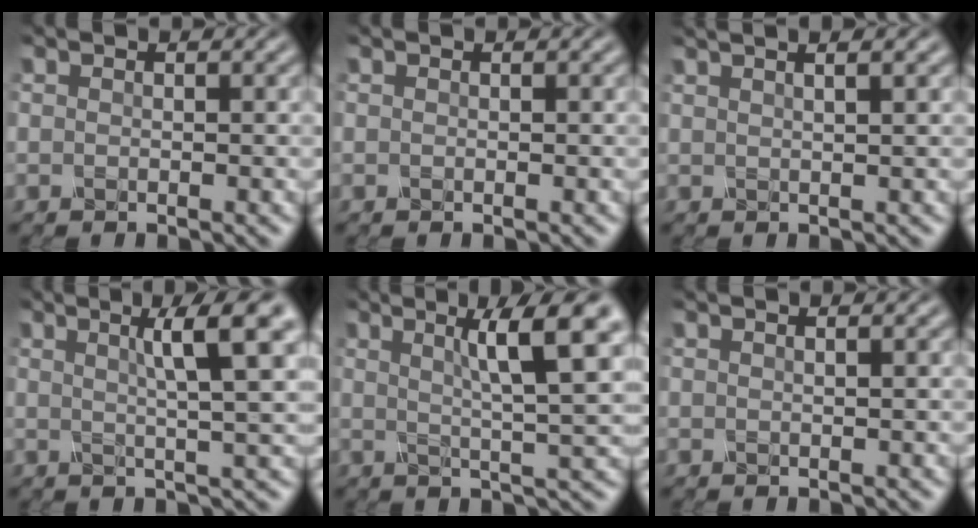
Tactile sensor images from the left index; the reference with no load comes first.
{"total": 0.0}
{"total": 3.8, "force": [2.4, 1.2, 2.7], "torque": [-0.009, 0.026, 0.000]}
{"total": 6.0, "force": [2.3, 0.8, 5.5], "torque": [-0.064, 0.012, 0.030]}
{"total": 6.7, "force": [2.5, 0.8, 6.2], "torque": [-0.082, 0.007, 0.037]}
{"total": 0.7, "force": [0.5, -0.1, 0.5], "torque": [-0.005, 0.001, 0.001]}